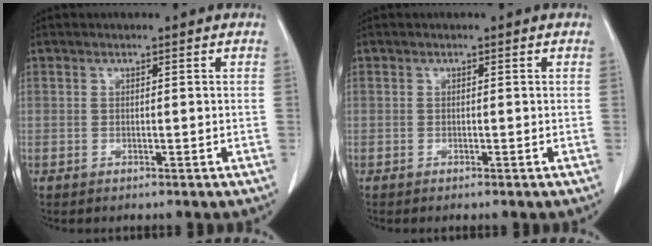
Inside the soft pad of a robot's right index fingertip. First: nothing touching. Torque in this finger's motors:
{"motor_torque": [0.05, -0.04, -0.04, 0.01]}